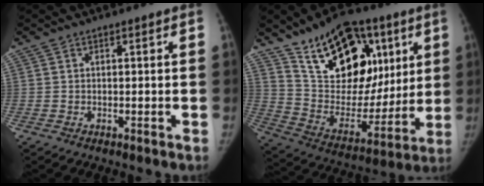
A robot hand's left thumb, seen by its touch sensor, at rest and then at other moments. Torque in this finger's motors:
{"motor_torque": [2.07, 2.10, 1.43, -1.35, 0.22]}